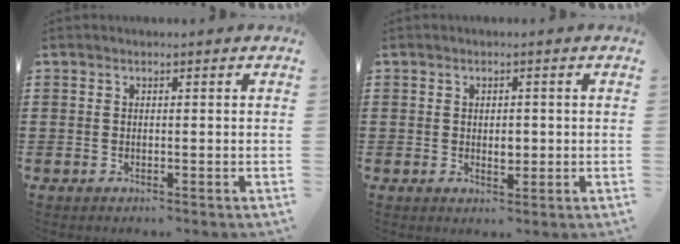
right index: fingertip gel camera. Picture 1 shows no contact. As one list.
[{"total": 2.2, "force": [0.0, 1.3, 1.8], "torque": [-0.029, 0.002, -0.002]}]